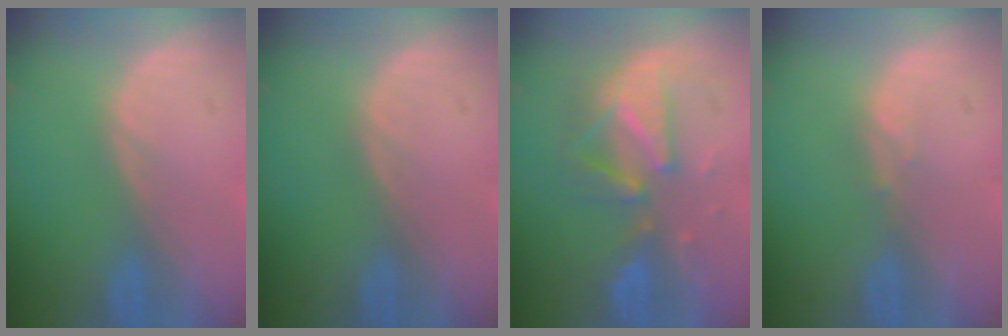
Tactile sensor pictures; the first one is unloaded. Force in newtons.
{"total": 0.0}
{"total": 8.1, "press": 8.1, "slide": 0.8}
{"total": 0.6, "press": 0.6, "slide": 0.1}